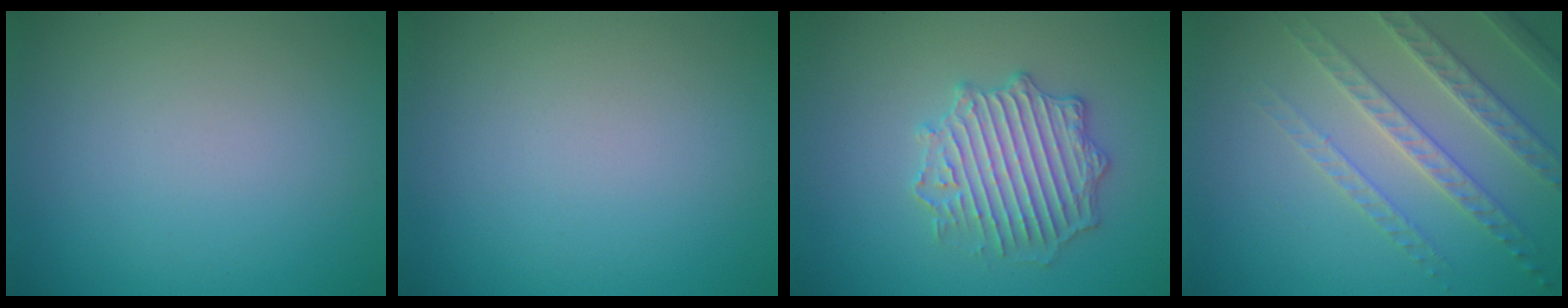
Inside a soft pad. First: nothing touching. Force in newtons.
{"total": 0.0}
{"total": 4.1, "press": 4.1, "slide": 0.3}
{"total": 3.9, "press": 3.8, "slide": 1.1}